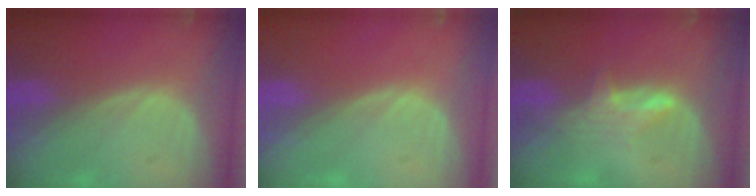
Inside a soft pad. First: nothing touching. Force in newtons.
{"total": 0.0}
{"total": 2.9, "press": 2.9, "slide": 0.4}